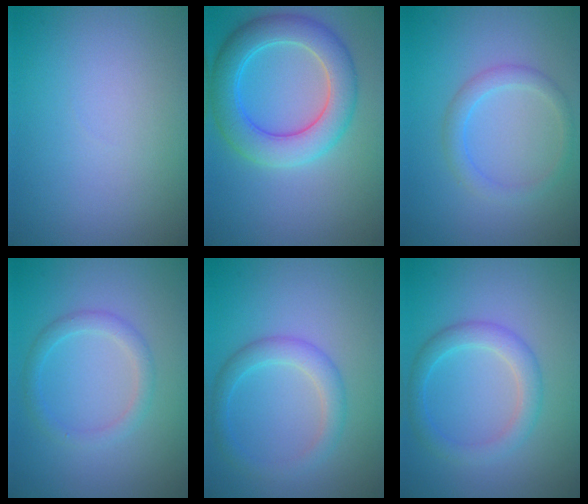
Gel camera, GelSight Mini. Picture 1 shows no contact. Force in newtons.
{"total": 6.3, "press": 6.3, "slide": 0.4}
{"total": 2.1, "press": 2.1, "slide": 0.1}
{"total": 2.0, "press": 2.0, "slide": 0.1}
{"total": 2.7, "press": 2.7, "slide": 0.1}
{"total": 3.0, "press": 3.0, "slide": 0.1}